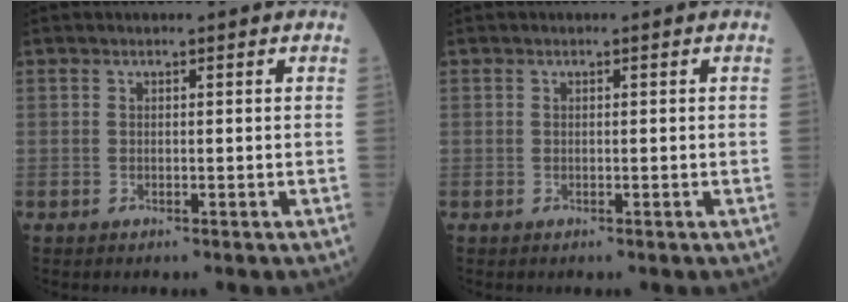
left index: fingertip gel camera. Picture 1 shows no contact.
{"total": 0.0}